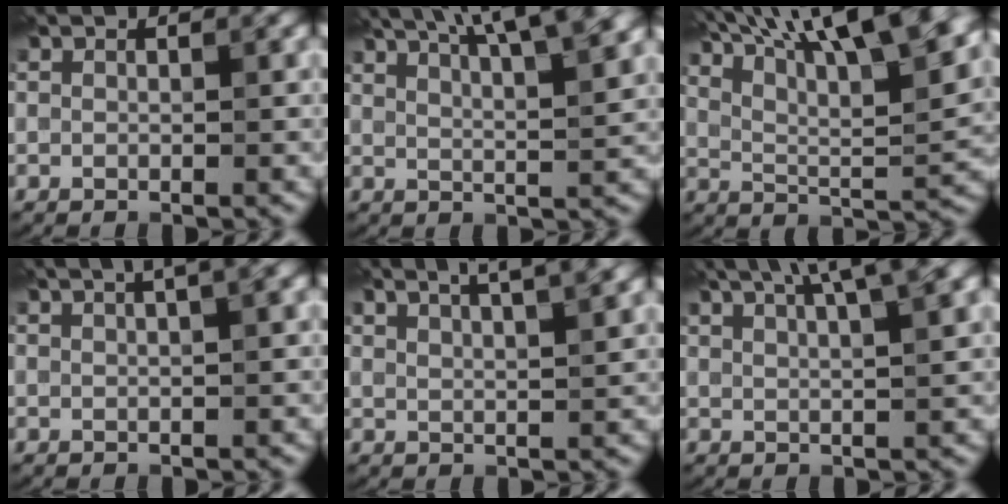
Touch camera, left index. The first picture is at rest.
{"total": 12.4, "force": [7.7, 3.9, 8.9], "torque": [-0.097, 0.045, 0.073]}
{"total": 16.6, "force": [10.6, 4.6, 11.9], "torque": [-0.181, 0.031, 0.146]}
{"total": 4.9, "force": [2.9, 1.6, 3.7], "torque": [-0.027, 0.027, 0.015]}
{"total": 6.9, "force": [4.6, 2.2, 4.6], "torque": [-0.035, 0.037, 0.035]}
{"total": 8.6, "force": [5.3, 2.4, 6.3], "torque": [-0.070, 0.040, 0.050]}